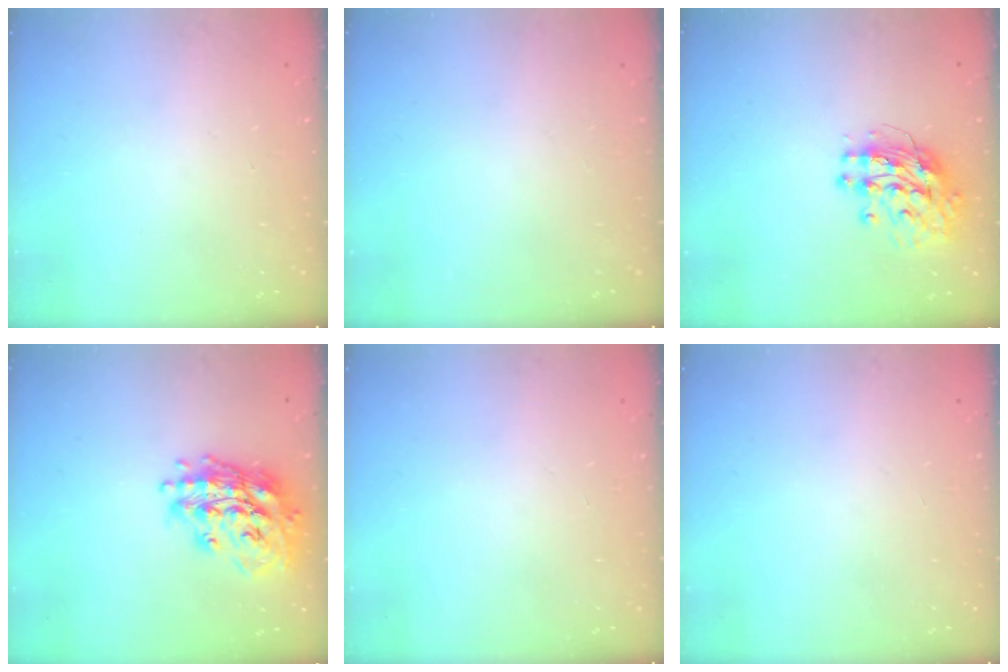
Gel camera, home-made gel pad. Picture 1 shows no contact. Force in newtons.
{"total": 0.0}
{"total": 10.8, "press": 10.8, "slide": 0.8}
{"total": 17.9, "press": 17.7, "slide": 2.2}
{"total": 0.0}
{"total": 0.0}